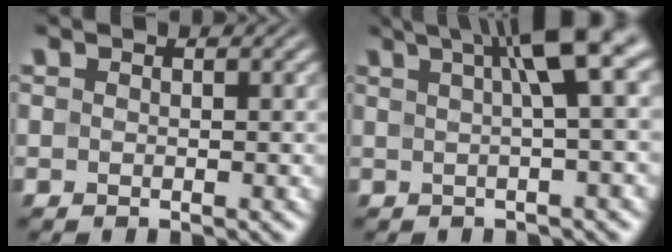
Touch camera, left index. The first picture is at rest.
{"total": 6.7, "force": [2.4, 1.2, 6.1], "torque": [-0.069, 0.027, 0.033]}